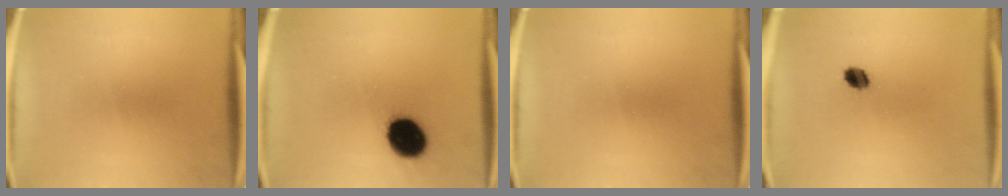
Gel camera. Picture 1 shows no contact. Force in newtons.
{"total": 13.5}
{"total": 0.0}
{"total": 3.2}